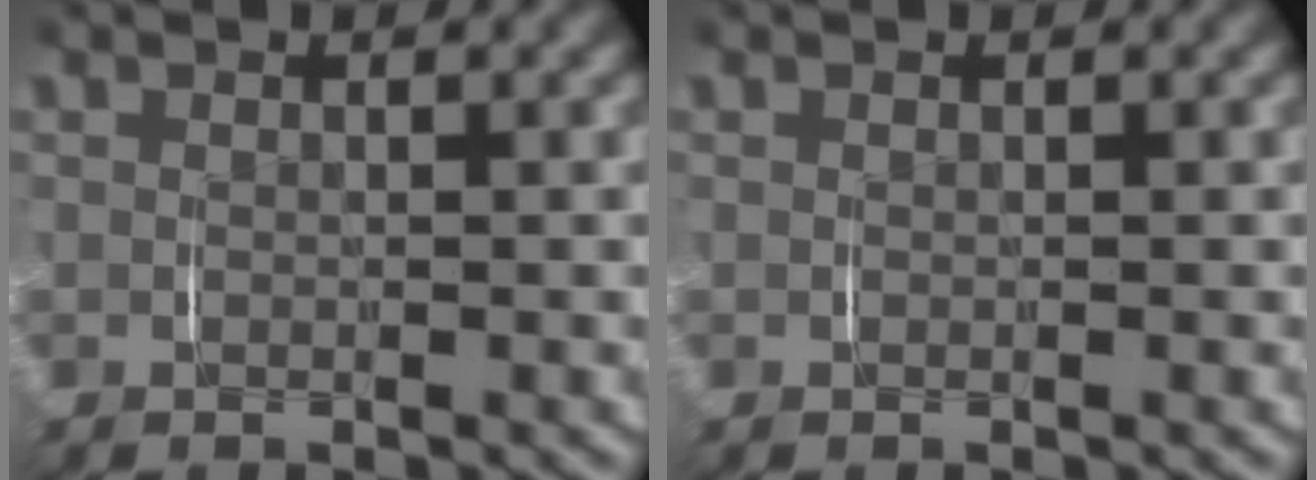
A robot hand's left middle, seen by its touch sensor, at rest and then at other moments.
{"total": 0.0}